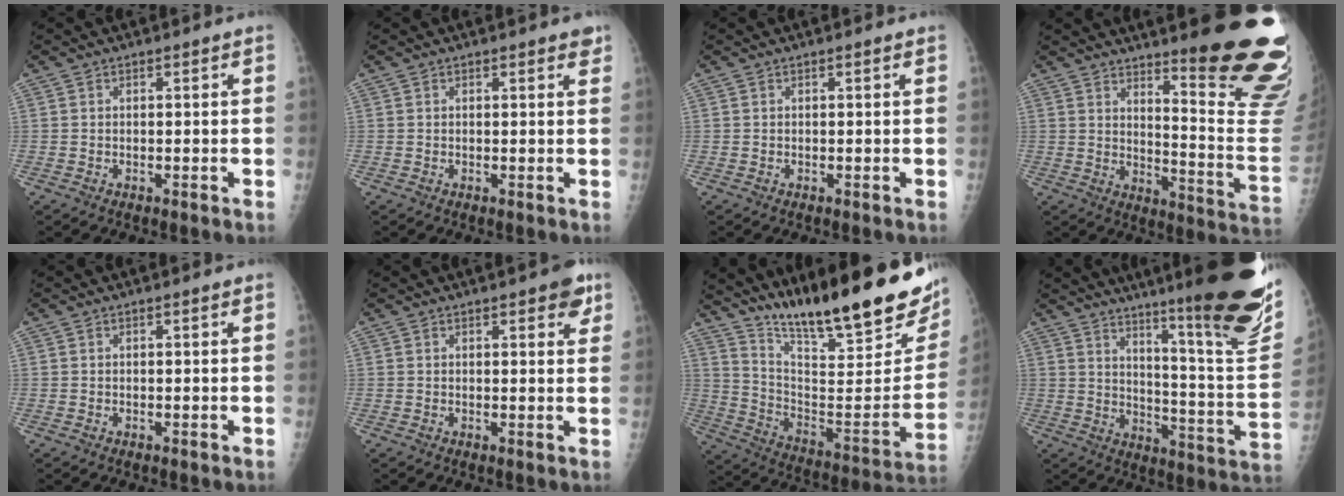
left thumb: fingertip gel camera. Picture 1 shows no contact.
{"total": 1.6, "force": [1.2, 0.5, 1.0], "torque": [-0.005, -0.002, 0.011]}
{"total": 0.0}
{"total": 21.2, "force": [15.1, 2.6, 14.7], "torque": [-0.167, -0.146, 0.197]}
{"total": 0.0}
{"total": 4.5, "force": [2.5, 1.6, 3.3], "torque": [-0.025, -0.008, 0.025]}
{"total": 29.1, "force": [21.6, 5.2, 18.7], "torque": [-0.268, -0.109, 0.337]}
{"total": 28.4, "force": [19.7, 2.2, 20.3], "torque": [-0.271, -0.119, 0.279]}